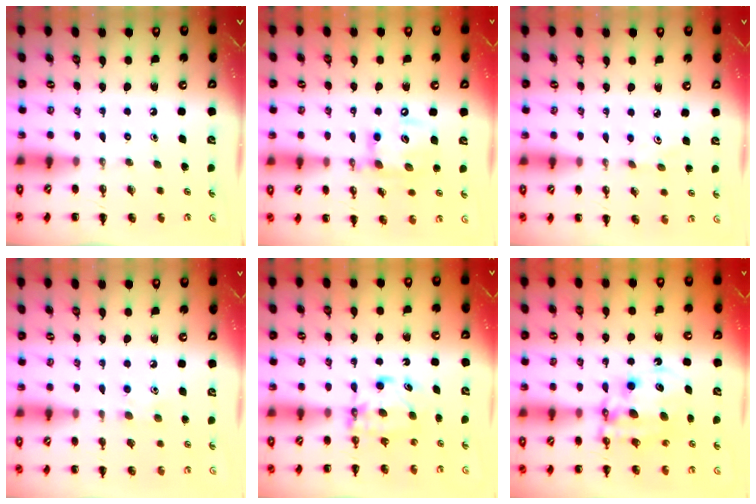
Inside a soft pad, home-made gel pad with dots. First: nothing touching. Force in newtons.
{"total": 13.4, "press": 13.3, "slide": 2.1}
{"total": 1.5, "press": 1.4, "slide": 0.5}
{"total": 6.0, "press": 5.7, "slide": 1.8}
{"total": 6.1, "press": 6.0, "slide": 0.7}
{"total": 10.5, "press": 10.2, "slide": 2.6}